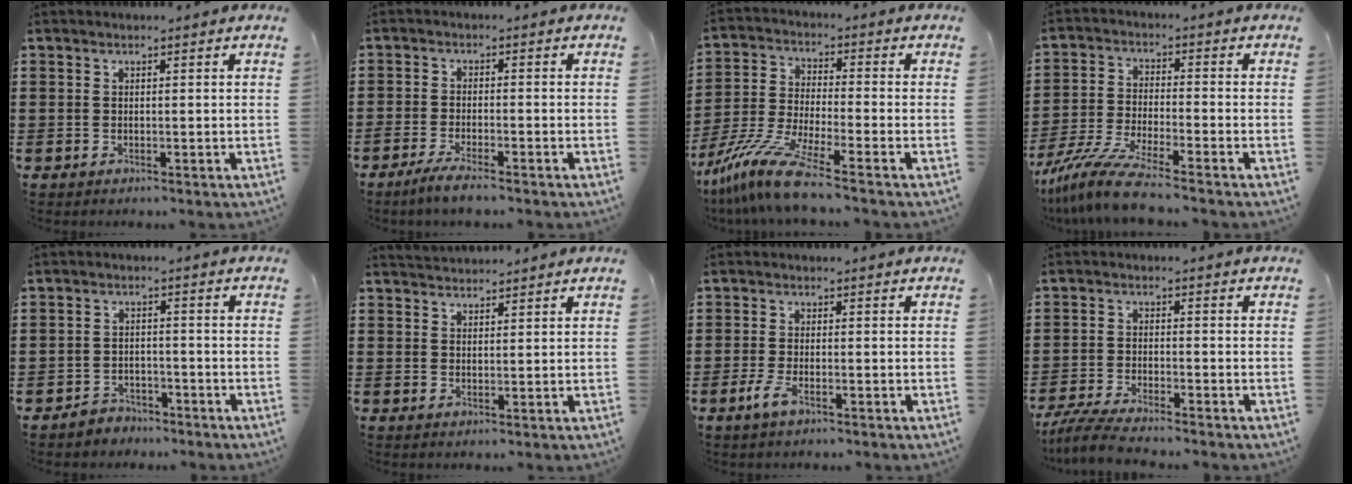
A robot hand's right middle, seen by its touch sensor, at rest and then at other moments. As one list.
[{"total": 3.2, "force": [-2.7, 0.0, 1.7], "torque": [-0.036, -0.004, -0.053]}, {"total": 9.8, "force": [-7.7, 0.5, 6.1], "torque": [-0.146, -0.010, -0.159]}, {"total": 8.4, "force": [-7.1, 0.5, 4.4], "torque": [-0.102, -0.008, -0.142]}, {"total": 2.9, "force": [-2.8, 0.9, -0.2], "torque": [-0.005, 0.004, -0.061]}, {"total": 2.0, "force": [2.0, 0.2, -0.1], "torque": [-0.003, 0.002, 0.039]}, {"total": 3.0, "force": [-1.6, 0.9, 2.4], "torque": [-0.062, -0.006, -0.035]}, {"total": 4.6, "force": [-4.2, 0.2, 1.8], "torque": [-0.051, -0.012, -0.088]}]